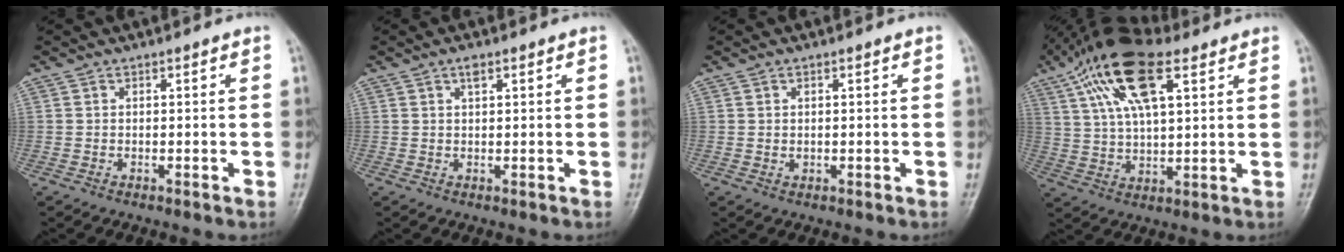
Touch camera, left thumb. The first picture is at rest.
{"total": 1.8, "force": [0.9, 0.7, 1.3], "torque": [-0.020, 0.000, 0.015]}
{"total": 0.9, "force": [0.2, 0.6, 0.6], "torque": [-0.008, -0.002, 0.007]}
{"total": 16.0, "force": [7.7, 6.6, 12.4], "torque": [-0.221, 0.001, 0.139]}